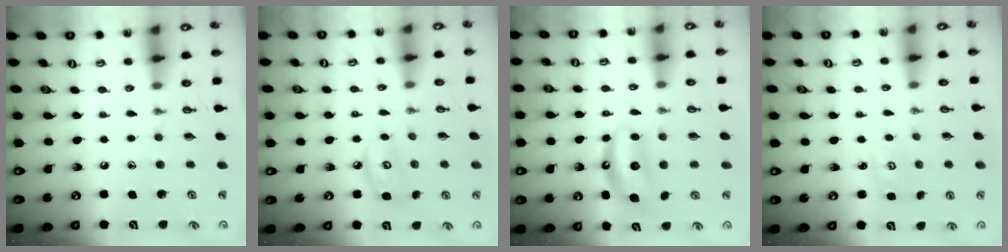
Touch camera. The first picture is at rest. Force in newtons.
{"total": 7.2, "press": 7.2, "slide": 0.6}
{"total": 7.2, "press": 7.2, "slide": 0.5}
{"total": 2.3, "press": 2.3, "slide": 0.4}